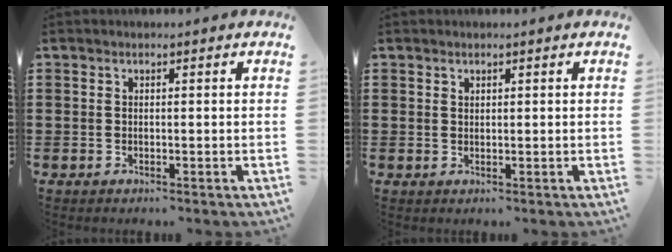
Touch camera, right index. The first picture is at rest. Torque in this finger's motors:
{"motor_torque": [-0.73, 1.31, -0.06, -0.01]}